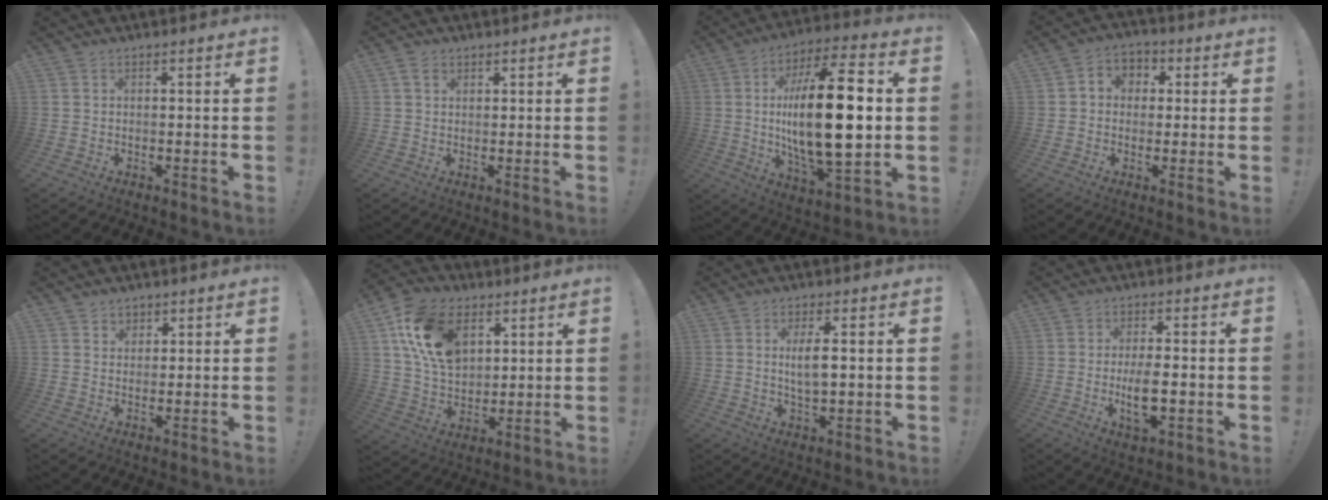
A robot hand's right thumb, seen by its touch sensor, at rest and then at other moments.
{"total": 2.4, "force": [1.4, 1.4, 1.4], "torque": [-0.021, 0.000, 0.025]}
{"total": 26.2, "force": [1.1, 9.3, 24.5], "torque": [-0.435, -0.008, 0.008]}
{"total": 5.5, "force": [-0.1, 5.2, 1.9], "torque": [-0.023, 0.013, 0.000]}
{"total": 3.4, "force": [2.5, 2.4, 0.1], "torque": [0.011, -0.016, 0.043]}
{"total": 18.4, "force": [7.2, 12.4, 11.5], "torque": [-0.199, -0.022, 0.140]}
{"total": 5.9, "force": [1.1, 2.0, 5.5], "torque": [-0.088, -0.010, 0.012]}
{"total": 8.1, "force": [-1.3, 2.8, 7.5], "torque": [-0.134, -0.010, -0.025]}